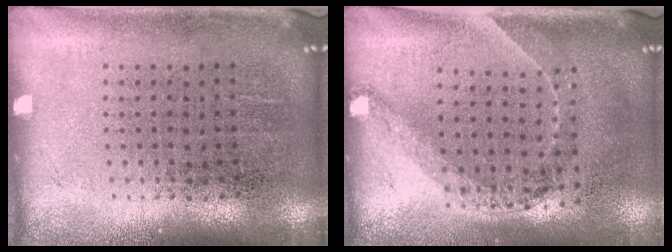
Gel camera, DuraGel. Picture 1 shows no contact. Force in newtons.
{"total": 1.5, "press": 1.1, "slide": 0.9}